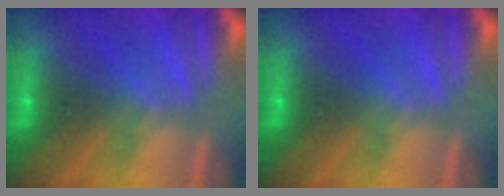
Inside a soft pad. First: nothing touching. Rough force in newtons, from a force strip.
{"total": 0.0}